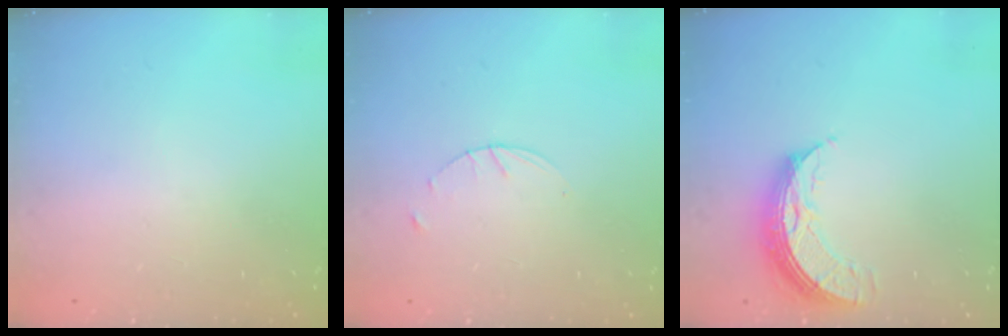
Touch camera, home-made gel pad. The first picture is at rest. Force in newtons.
{"total": 1.6, "press": 1.6, "slide": 0.2}
{"total": 9.8, "press": 9.8, "slide": 0.6}